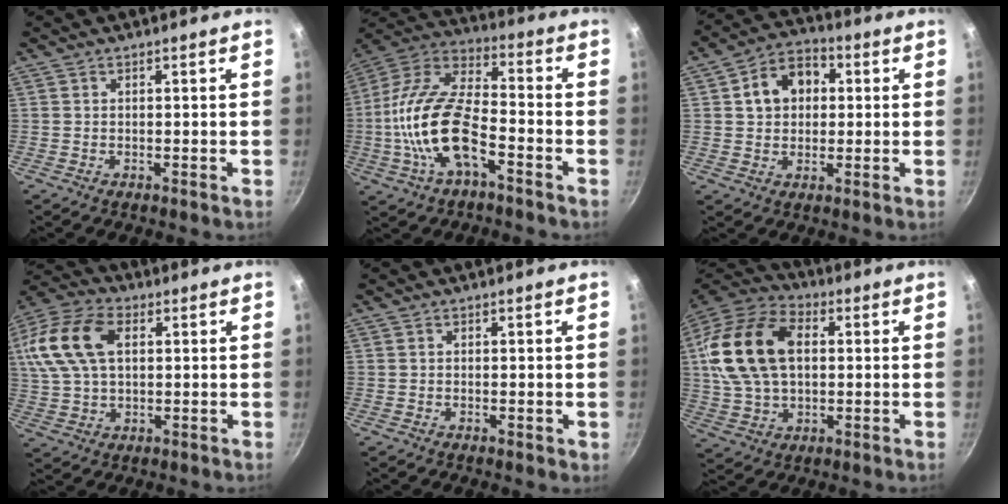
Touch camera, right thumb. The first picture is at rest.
{"total": 18.4, "force": [-5.6, 8.3, 15.4], "torque": [-0.293, 0.040, -0.123]}
{"total": 10.1, "force": [2.1, 7.8, 6.1], "torque": [-0.066, 0.018, 0.022]}
{"total": 17.9, "force": [4.5, 11.3, 13.2], "torque": [-0.270, 0.018, 0.074]}
{"total": 0.7, "force": [0.1, 0.2, 0.7], "torque": [-0.008, -0.002, -0.001]}
{"total": 20.8, "force": [3.3, 13.7, 15.3], "torque": [-0.279, 0.023, 0.053]}